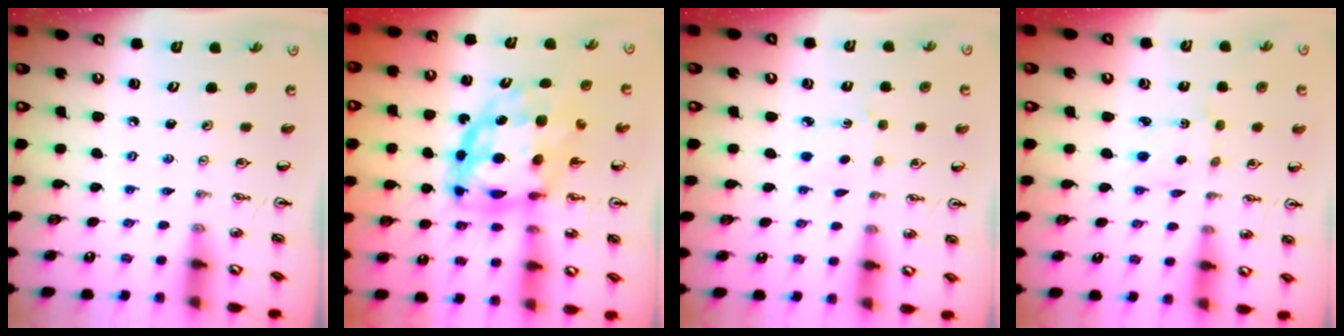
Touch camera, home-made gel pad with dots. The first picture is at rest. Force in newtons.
{"total": 12.5, "press": 12.4, "slide": 1.5}
{"total": 2.6, "press": 2.6, "slide": 0.4}
{"total": 2.3, "press": 2.1, "slide": 0.7}